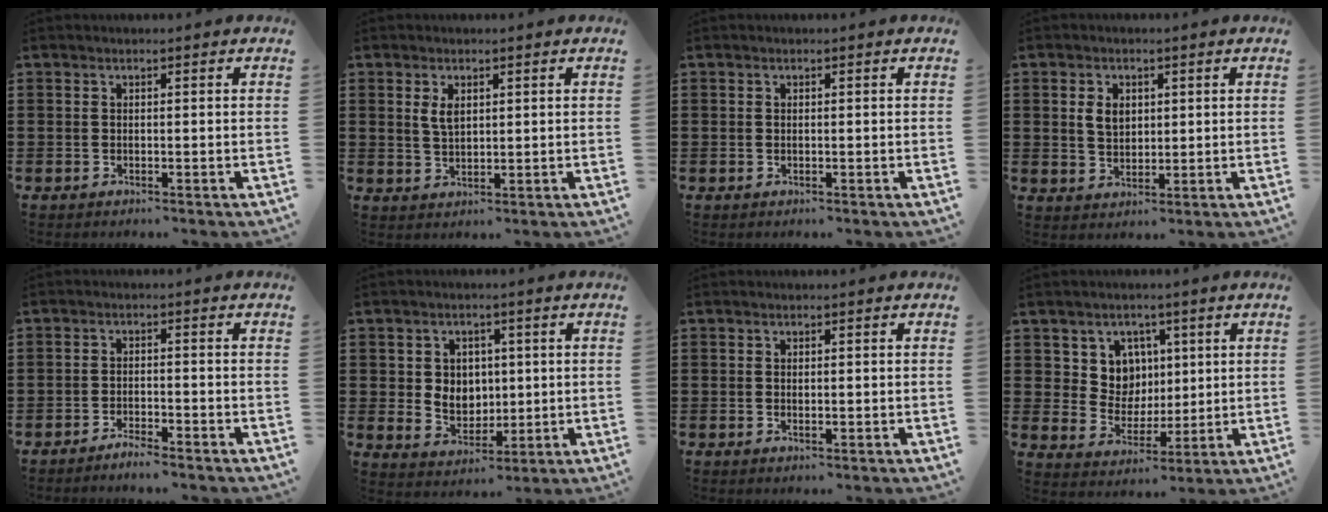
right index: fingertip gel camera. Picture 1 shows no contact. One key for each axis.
{"total": 2.8, "fx": 1.1, "fy": 1.4, "fz": 2.1, "tx": -0.045, "ty": 0.005, "tz": 0.020}
{"total": 0.0}
{"total": 3.7, "fx": 0.9, "fy": 2.6, "fz": 2.5, "tx": -0.056, "ty": 0.011, "tz": 0.016}
{"total": 2.2, "fx": -2.2, "fy": -0.2, "fz": 0.4, "tx": -0.009, "ty": 0.002, "tz": -0.043}
{"total": 4.6, "fx": 0.9, "fy": 4.3, "fz": 1.4, "tx": -0.031, "ty": 0.008, "tz": 0.013}
{"total": 0.7, "fx": 0.0, "fy": 0.3, "fz": 0.6, "tx": -0.012, "ty": 0.001, "tz": 0.001}
{"total": 7.3, "fx": 2.6, "fy": 6.5, "fz": 2.0, "tx": -0.059, "ty": 0.002, "tz": 0.049}